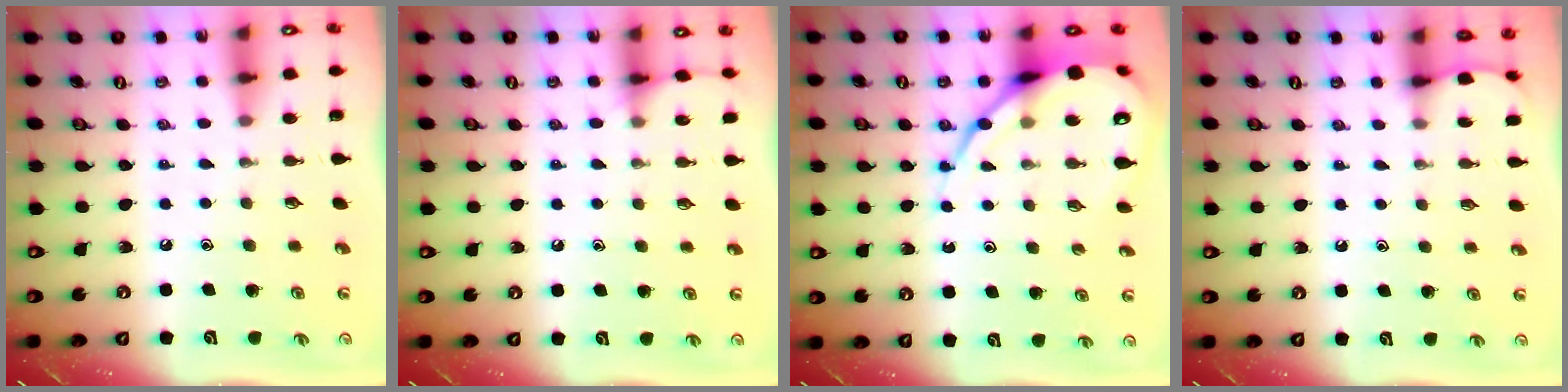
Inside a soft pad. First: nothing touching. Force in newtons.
{"total": 5.9, "press": 5.9, "slide": 0.8}
{"total": 12.4, "press": 12.3, "slide": 1.4}
{"total": 2.4, "press": 2.4, "slide": 0.2}